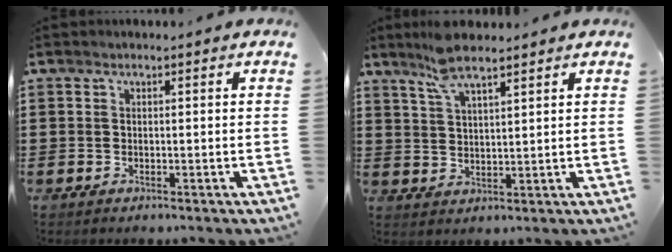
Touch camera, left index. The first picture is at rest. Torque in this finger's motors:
{"motor_torque": [1.13, -1.01, 0.47, 0.14]}